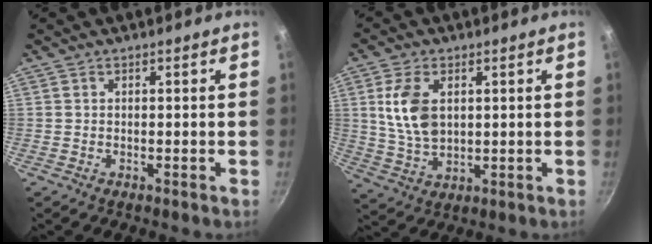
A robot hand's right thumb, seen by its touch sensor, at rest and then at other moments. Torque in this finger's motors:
{"motor_torque": [-0.18, 0.50, 0.79, 0.50, 0.15]}